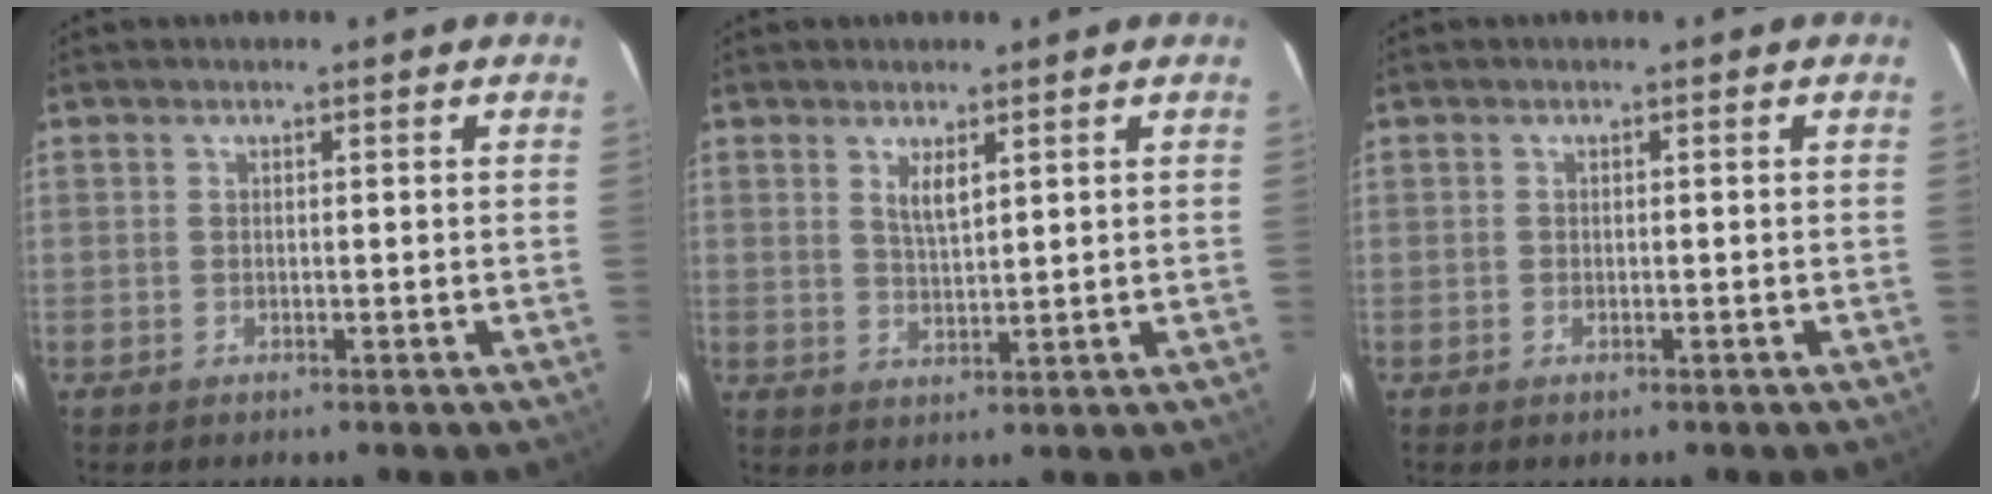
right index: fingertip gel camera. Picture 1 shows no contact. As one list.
[{"total": 3.4, "force": [1.8, 1.0, 2.8], "torque": [-0.051, -0.004, 0.034]}, {"total": 0.6, "force": [-0.4, 0.4, 0.3], "torque": [-0.004, -0.001, -0.007]}]